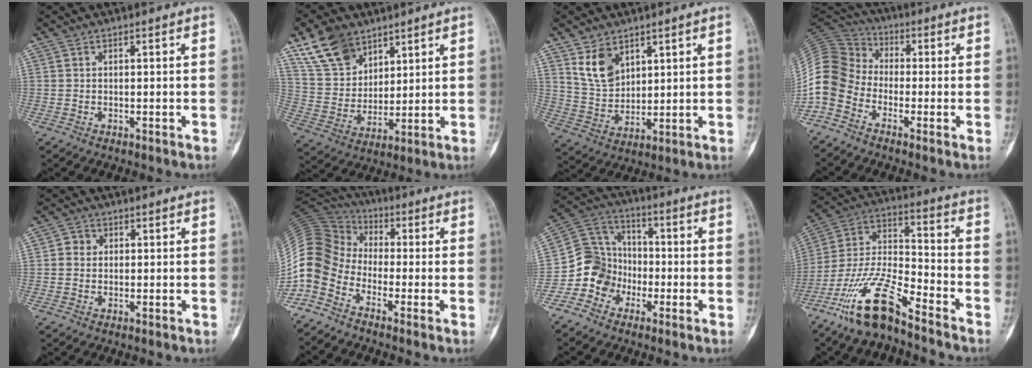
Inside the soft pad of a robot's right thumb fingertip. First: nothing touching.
{"total": 12.5, "force": [8.6, 7.6, 5.0], "torque": [-0.076, -0.033, 0.173]}
{"total": 8.2, "force": [4.7, 5.2, 4.2], "torque": [-0.063, -0.028, 0.105]}
{"total": 11.0, "force": [-4.4, 8.4, 5.6], "torque": [-0.107, 0.048, -0.108]}
{"total": 2.6, "force": [0.3, 2.5, 0.8], "torque": [0.007, 0.005, 0.001]}
{"total": 12.2, "force": [-5.4, 8.7, 6.5], "torque": [-0.125, 0.060, -0.128]}
{"total": 10.2, "force": [-4.5, 8.9, 2.2], "torque": [-0.005, 0.065, -0.095]}
{"total": 15.1, "force": [-11.0, 3.8, 9.7], "torque": [-0.192, 0.071, -0.211]}